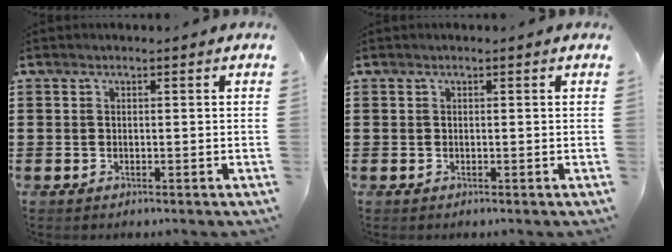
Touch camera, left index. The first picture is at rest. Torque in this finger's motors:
{"motor_torque": [1.01, -0.96, 0.13, 0.01]}